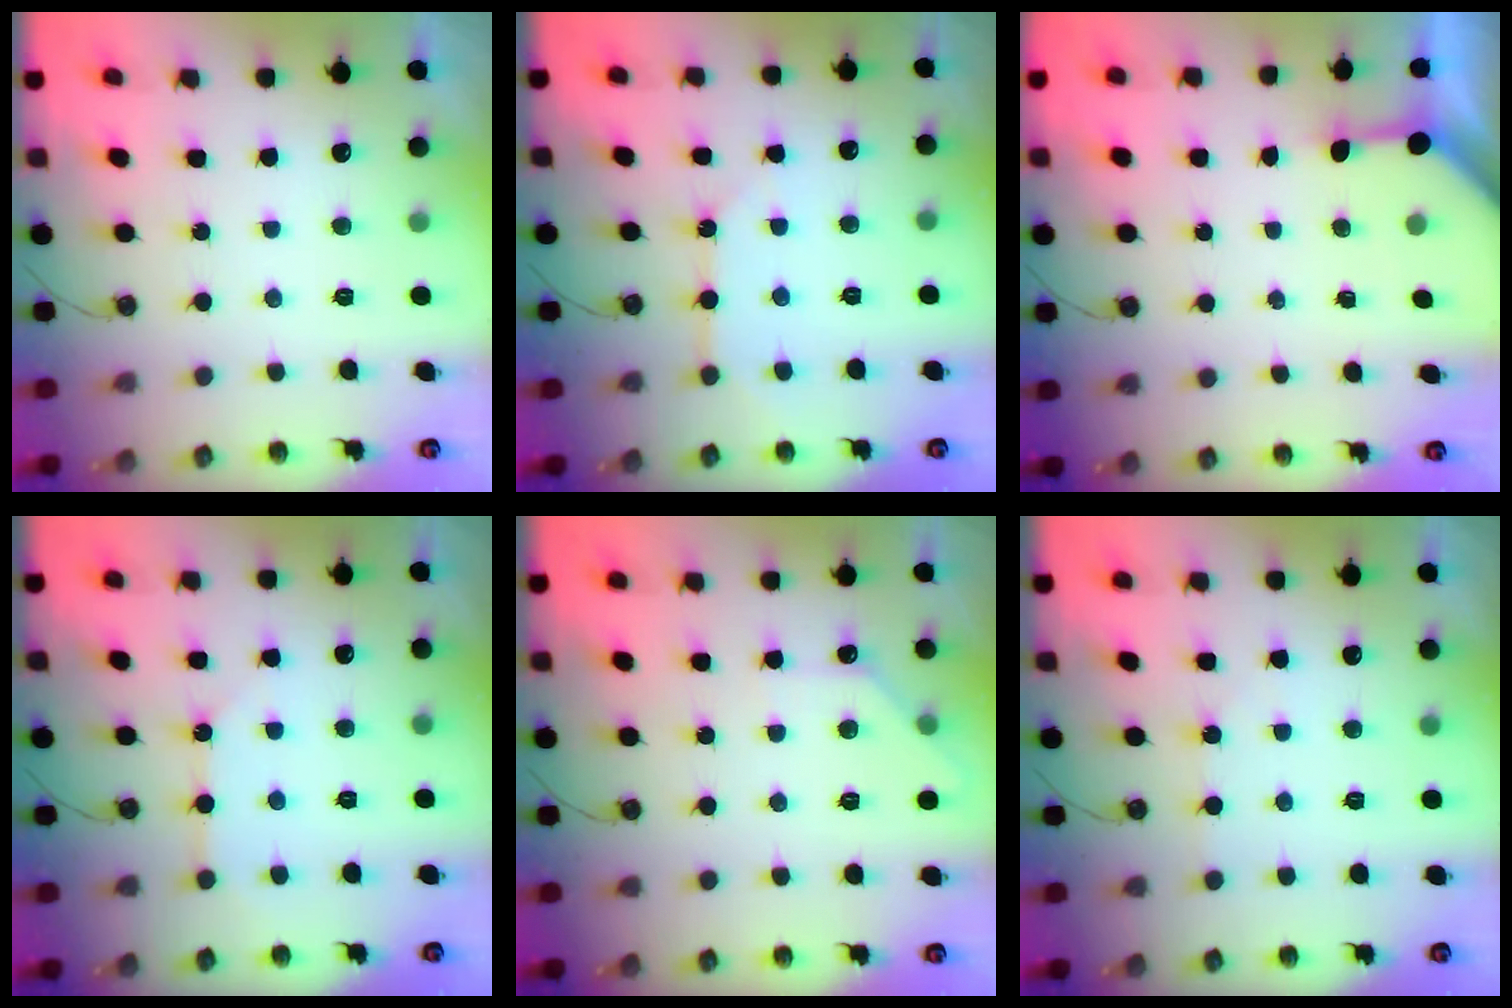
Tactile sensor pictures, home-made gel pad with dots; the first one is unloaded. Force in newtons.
{"total": 7.5, "press": 7.5, "slide": 0.8}
{"total": 3.3, "press": 3.3, "slide": 0.3}
{"total": 3.8, "press": 3.8, "slide": 0.3}
{"total": 5.7, "press": 5.7, "slide": 0.8}
{"total": 1.5, "press": 1.4, "slide": 0.3}